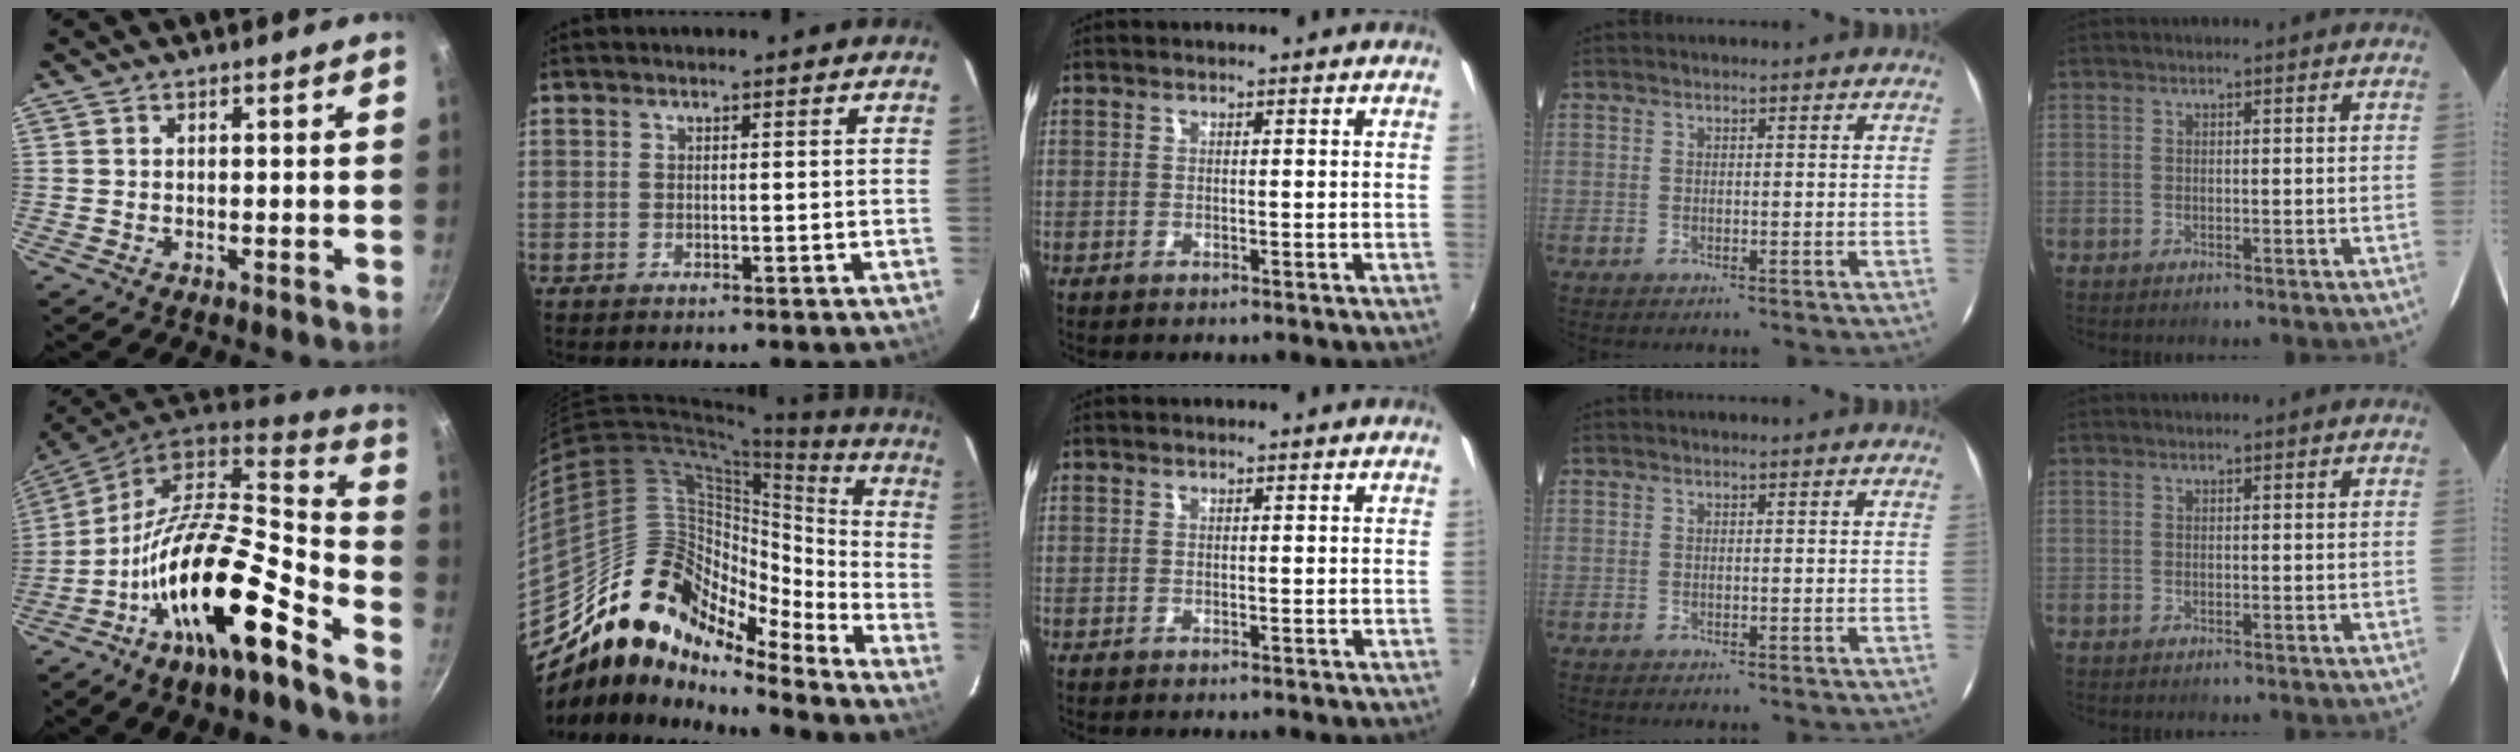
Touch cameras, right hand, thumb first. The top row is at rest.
{"thumb": {"total": 21.5, "force": [-11.6, 9.4, 15.4], "torque": [-0.200, 0.104, -0.218]}, "index": {"total": 19.5, "force": [-15.8, 8.9, 7.1], "torque": [-0.114, 0.032, -0.289]}}